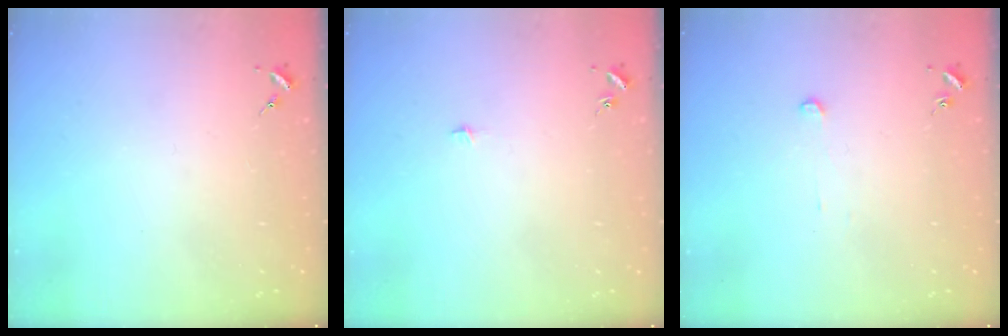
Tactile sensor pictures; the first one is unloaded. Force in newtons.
{"total": 2.6, "press": 2.6, "slide": 0.2}
{"total": 2.6, "press": 2.6, "slide": 0.2}